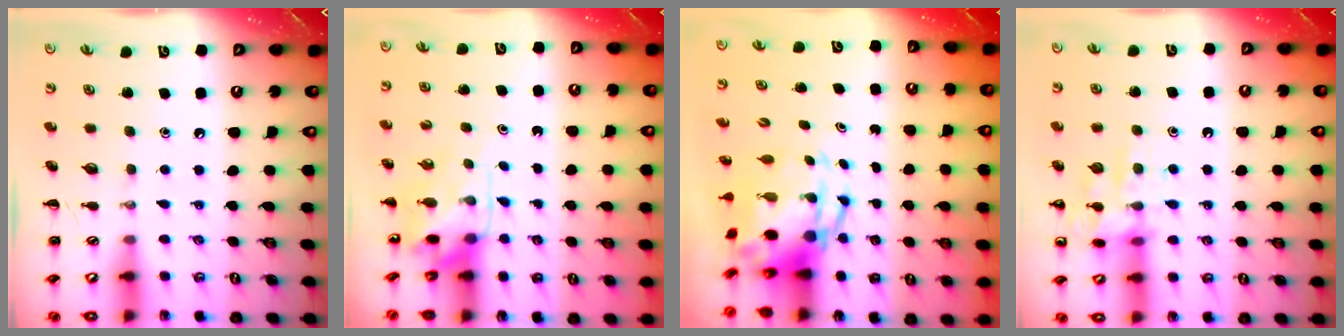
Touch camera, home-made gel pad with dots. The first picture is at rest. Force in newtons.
{"total": 3.9, "press": 3.8, "slide": 0.9}
{"total": 6.8, "press": 6.5, "slide": 2.0}
{"total": 12.0, "press": 12.0, "slide": 0.6}